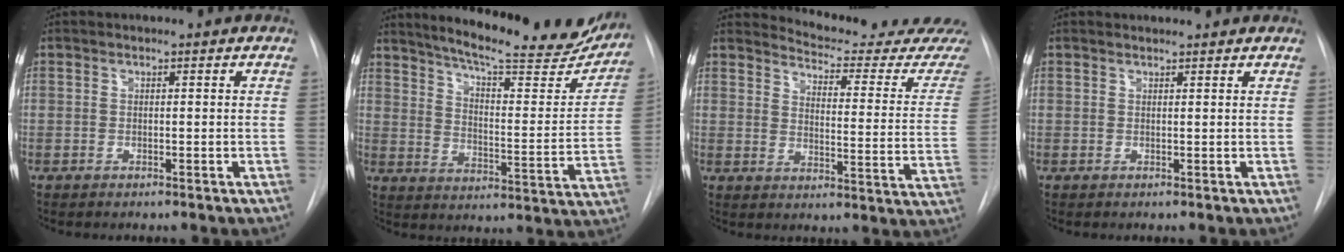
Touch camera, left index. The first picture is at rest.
{"total": 24.0, "force": [20.8, 4.0, 11.4], "torque": [-0.167, -0.054, 0.266]}
{"total": 17.0, "force": [16.7, 0.4, 3.1], "torque": [-0.037, -0.126, 0.181]}
{"total": 1.2, "force": [1.1, 0.1, 0.1], "torque": [-0.010, 0.009, 0.015]}